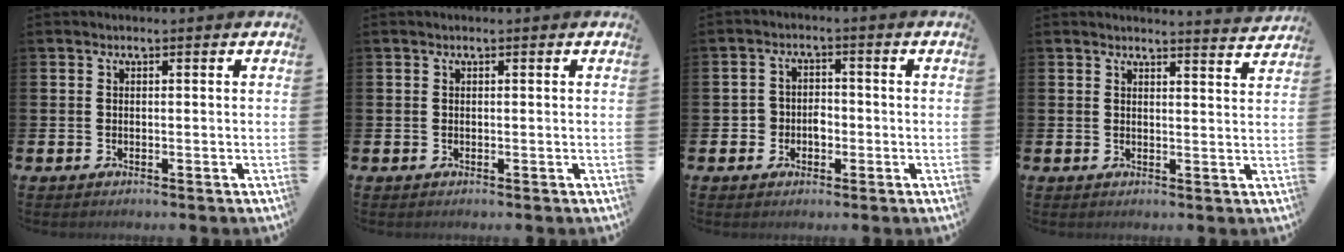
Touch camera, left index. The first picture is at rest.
{"total": 0.0}
{"total": 2.8, "force": [-1.1, 2.5, 0.7], "torque": [-0.018, 0.005, -0.028]}
{"total": 3.0, "force": [3.0, -0.3, -0.1], "torque": [0.016, -0.028, 0.050]}